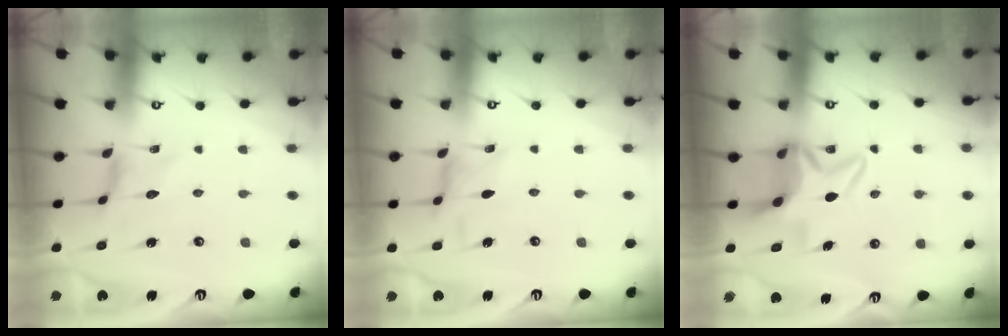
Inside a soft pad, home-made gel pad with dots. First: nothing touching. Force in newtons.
{"total": 1.8, "press": 1.8, "slide": 0.3}
{"total": 8.3, "press": 8.1, "slide": 1.4}